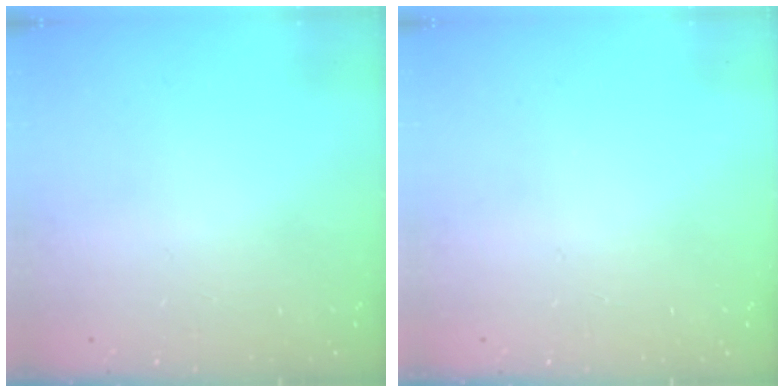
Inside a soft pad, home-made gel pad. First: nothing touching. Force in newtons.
{"total": 0.0}